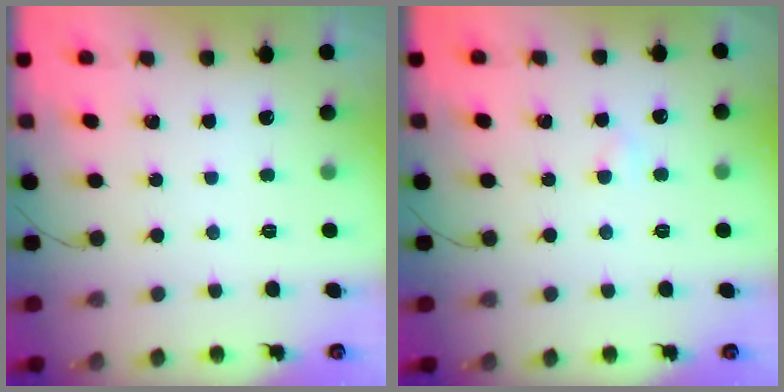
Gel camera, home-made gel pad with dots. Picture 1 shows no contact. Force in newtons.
{"total": 2.4, "press": 2.3, "slide": 0.8}